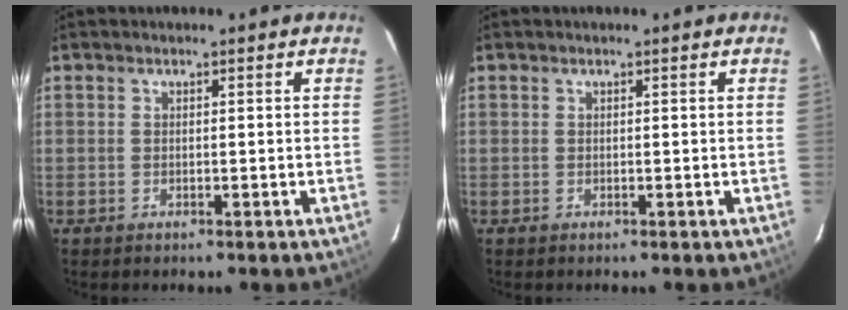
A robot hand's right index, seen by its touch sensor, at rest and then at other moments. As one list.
[{"total": 0.0}]